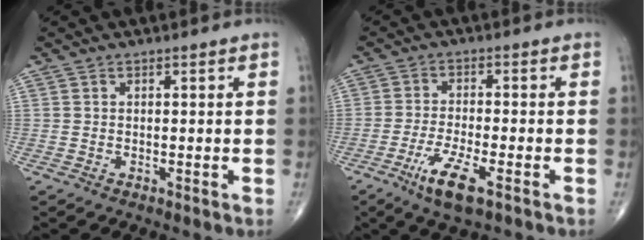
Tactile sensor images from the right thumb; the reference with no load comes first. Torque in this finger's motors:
{"motor_torque": [0.39, 0.19, 0.10, -0.17, 0.18]}